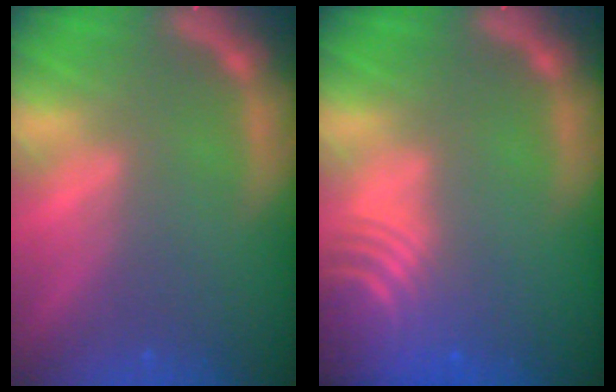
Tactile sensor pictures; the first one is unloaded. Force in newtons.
{"total": 10.1}